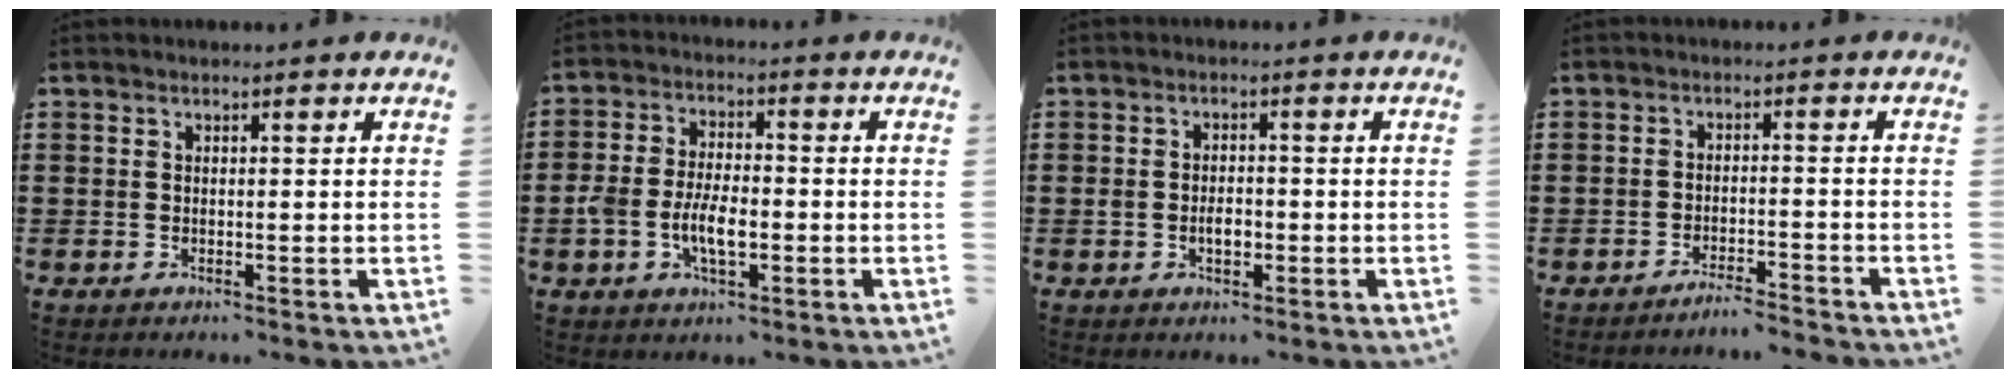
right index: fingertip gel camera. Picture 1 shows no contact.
{"total": 6.3, "force": [-1.8, 3.3, 5.1], "torque": [-0.115, 0.004, -0.037]}
{"total": 2.8, "force": [-0.7, 1.6, 2.3], "torque": [-0.034, 0.001, -0.015]}
{"total": 2.7, "force": [-2.6, -0.2, 0.6], "torque": [-0.013, -0.001, -0.053]}